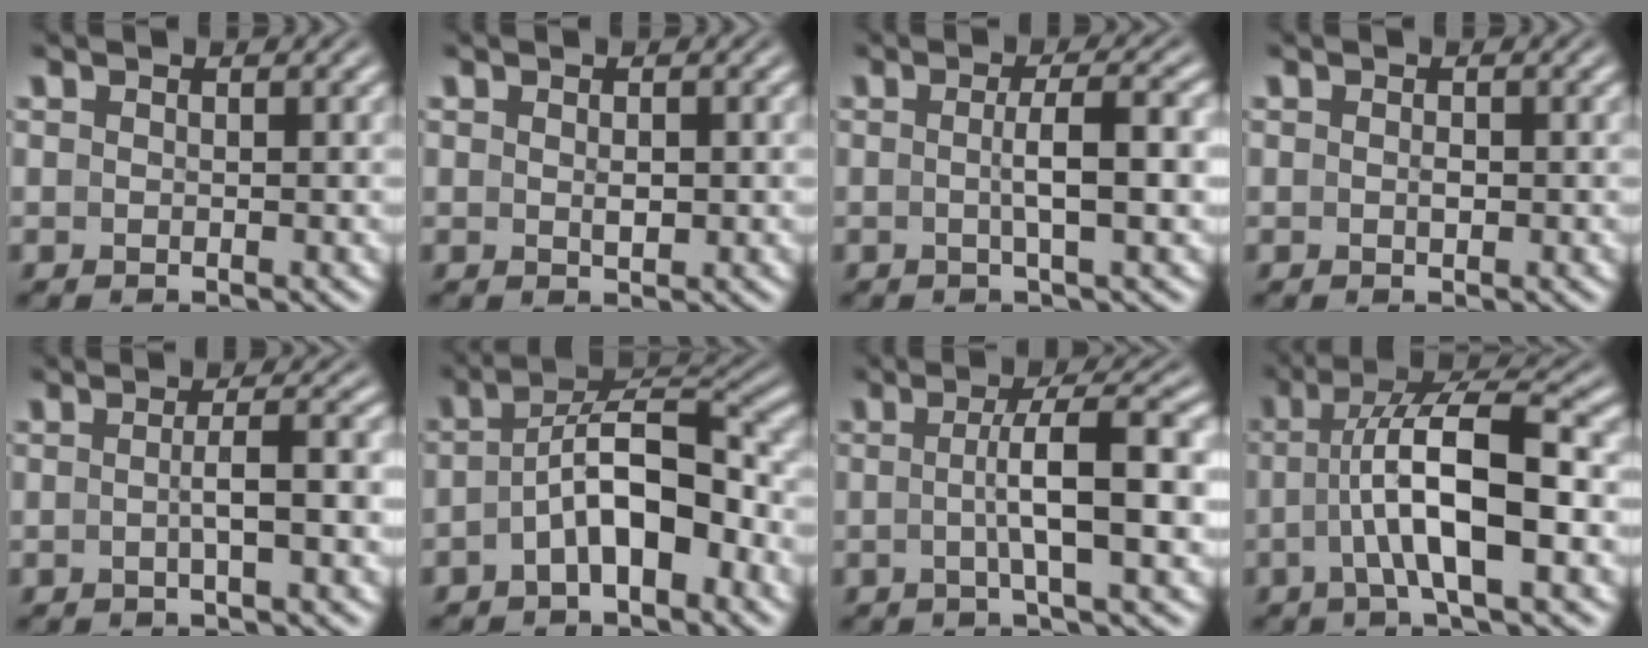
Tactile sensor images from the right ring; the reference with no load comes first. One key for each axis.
{"total": 0.8, "fx": 0.0, "fy": 0.2, "fz": 0.8, "tx": -0.017, "ty": -0.009, "tz": 0.007}
{"total": 2.8, "fx": -0.4, "fy": -0.4, "fz": 2.8, "tx": -0.043, "ty": 0.002, "tz": -0.008}
{"total": 0.5, "fx": -0.1, "fy": 0.3, "fz": 0.4, "tx": -0.012, "ty": -0.003, "tz": 0.000}
{"total": 2.3, "fx": -0.8, "fy": -0.4, "fz": 2.1, "tx": -0.027, "ty": 0.005, "tz": -0.017}
{"total": 5.8, "fx": -2.1, "fy": 3.0, "fz": 4.5, "tx": -0.079, "ty": -0.008, "tz": -0.030}
{"total": 4.5, "fx": -0.4, "fy": -0.2, "fz": 4.5, "tx": -0.068, "ty": 0.003, "tz": -0.007}
{"total": 7.4, "fx": -0.2, "fy": 2.8, "fz": 6.9, "tx": -0.121, "ty": -0.002, "tz": -0.005}